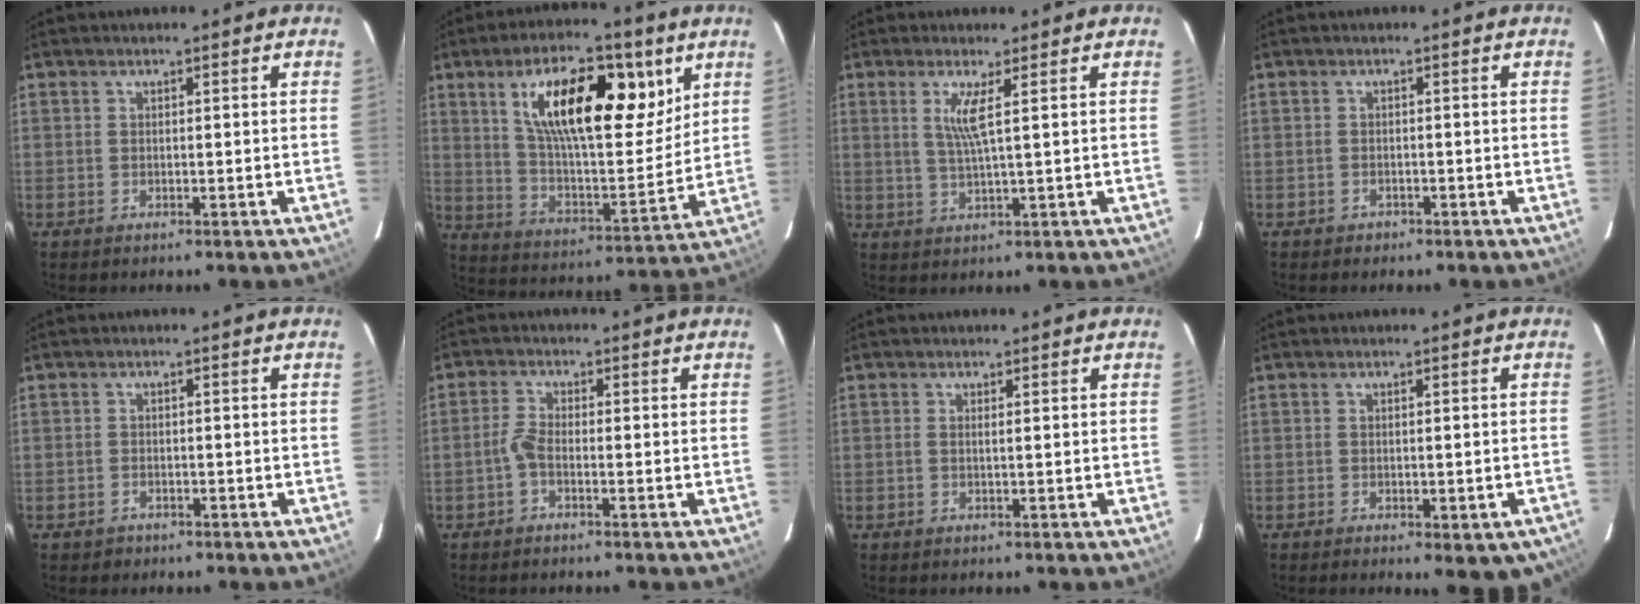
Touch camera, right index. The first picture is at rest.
{"total": 21.1, "force": [9.3, 8.2, 17.1], "torque": [-0.282, 0.012, 0.159]}
{"total": 4.2, "force": [1.5, -0.6, 3.9], "torque": [-0.075, -0.009, 0.029]}
{"total": 1.7, "force": [-1.0, 1.4, 0.3], "torque": [-0.008, 0.003, -0.008]}
{"total": 2.0, "force": [-1.2, 1.5, 0.2], "torque": [-0.009, 0.004, -0.012]}
{"total": 2.3, "force": [-1.3, 0.6, 1.8], "torque": [-0.049, 0.005, -0.030]}
{"total": 0.6, "force": [0.0, -0.3, 0.5], "torque": [-0.010, -0.001, -0.001]}
{"total": 7.8, "force": [-5.0, 2.8, 5.4], "torque": [-0.062, -0.012, -0.054]}